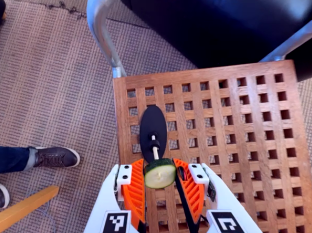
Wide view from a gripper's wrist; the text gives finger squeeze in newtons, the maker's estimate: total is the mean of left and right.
{"total": 8.6, "left": 8.2, "right": 8.9}